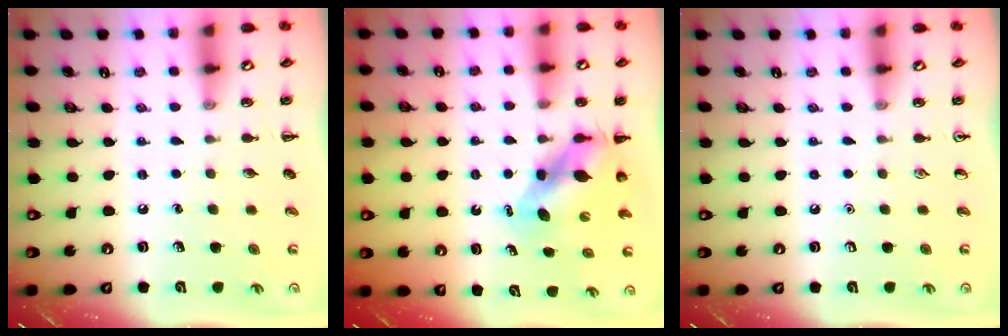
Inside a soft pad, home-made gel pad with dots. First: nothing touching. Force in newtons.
{"total": 6.9, "press": 6.9, "slide": 0.6}
{"total": 0.0}